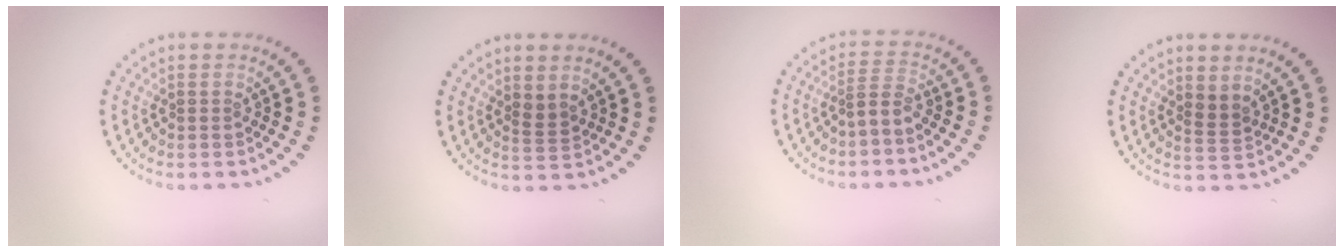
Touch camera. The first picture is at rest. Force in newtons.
{"total": 1.4, "press": 1.1, "slide": 0.7}
{"total": 1.8, "press": 1.1, "slide": 1.4}
{"total": 1.7, "press": 1.2, "slide": 1.2}